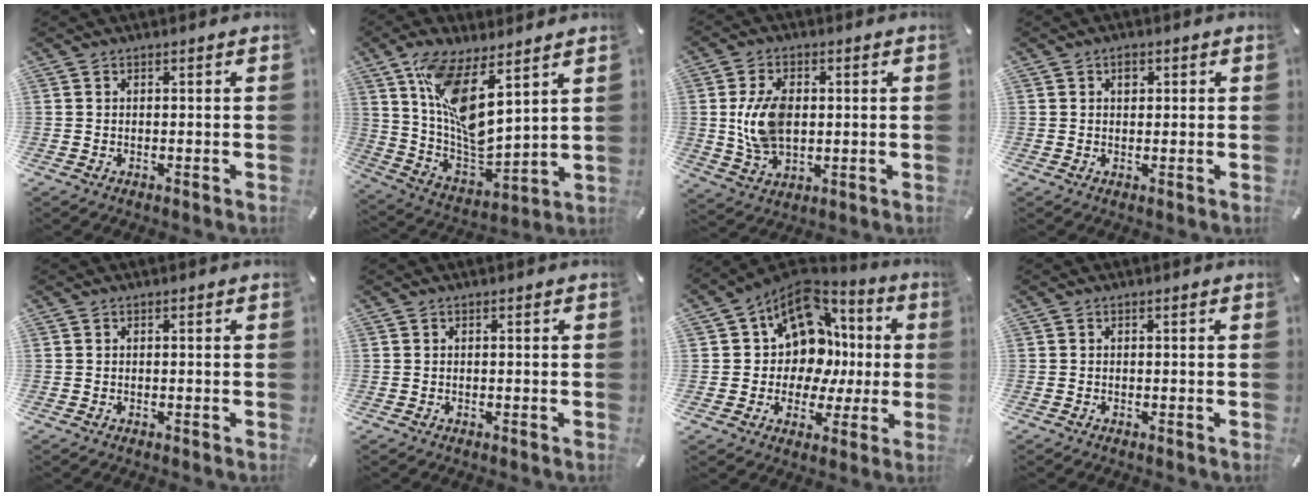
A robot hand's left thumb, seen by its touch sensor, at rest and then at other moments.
{"total": 14.3, "force": [8.4, 5.1, 10.4], "torque": [-0.222, -0.060, 0.151]}
{"total": 10.9, "force": [1.0, 7.1, 8.1], "torque": [-0.176, 0.002, 0.019]}
{"total": 1.8, "force": [0.7, 1.3, 1.0], "torque": [-0.005, -0.002, 0.008]}
{"total": 0.0}
{"total": 0.0}
{"total": 13.4, "force": [4.3, 11.1, 6.1], "torque": [-0.102, -0.044, 0.087]}
{"total": 0.0}